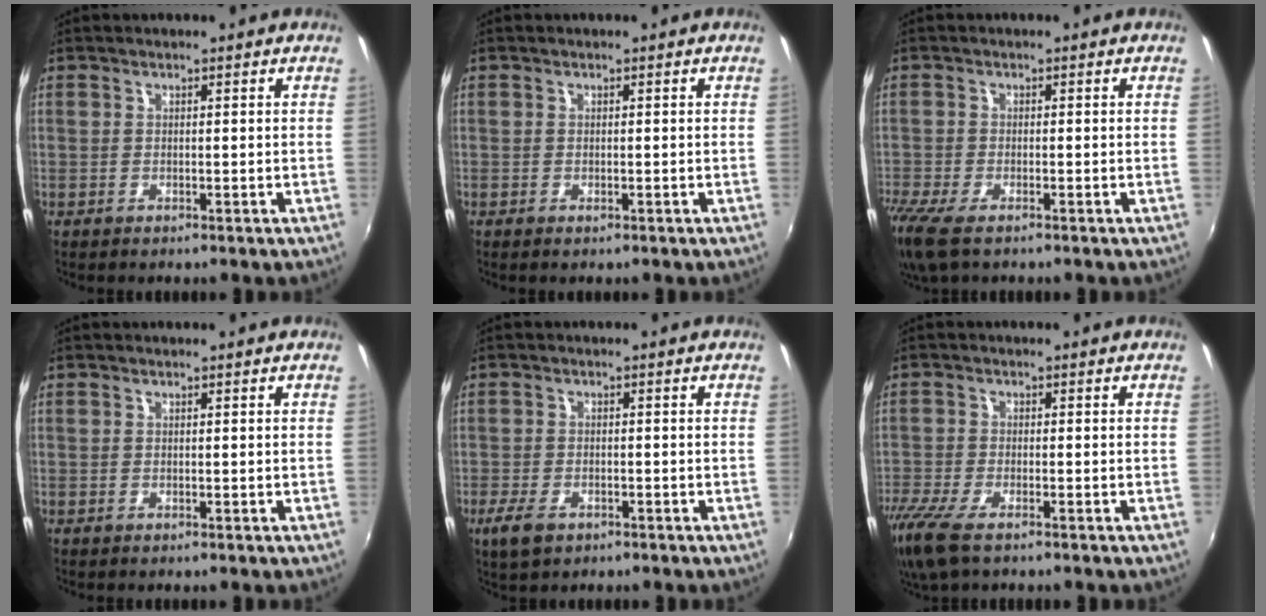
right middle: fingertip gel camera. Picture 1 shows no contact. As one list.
[{"total": 0.0}, {"total": 8.2, "force": [-5.6, 2.5, 5.4], "torque": [-0.131, -0.038, -0.109]}, {"total": 0.0}, {"total": 4.8, "force": [-2.8, 2.4, 3.1], "torque": [-0.078, -0.010, -0.050]}, {"total": 9.1, "force": [-6.2, 2.7, 6.0], "torque": [-0.145, -0.038, -0.122]}]